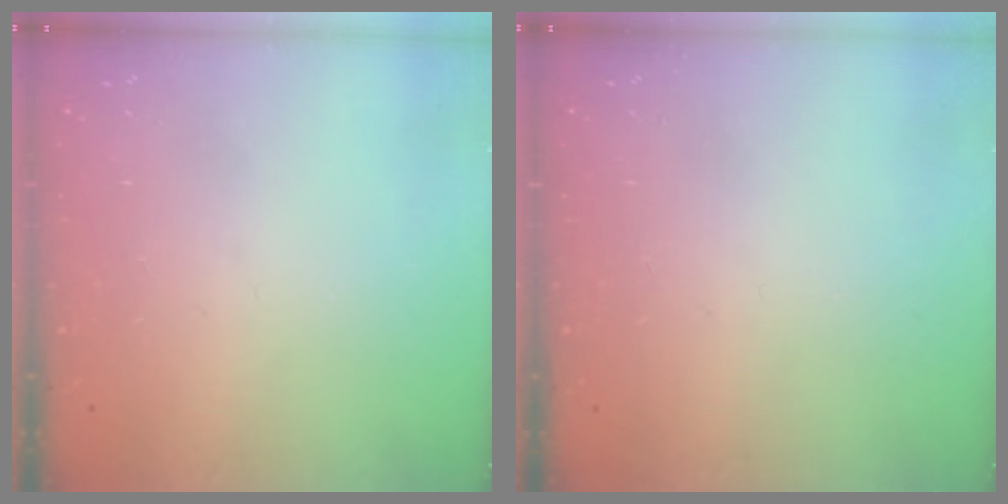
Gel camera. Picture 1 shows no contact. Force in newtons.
{"total": 0.0}